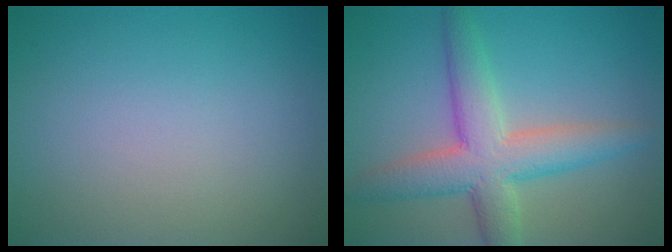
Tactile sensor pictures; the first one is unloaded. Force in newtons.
{"total": 6.3, "press": 6.3, "slide": 0.1}